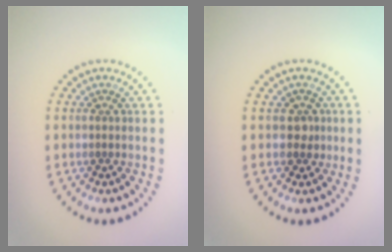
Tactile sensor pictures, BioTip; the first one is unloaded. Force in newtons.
{"total": 1.5, "press": 1.3, "slide": 0.8}